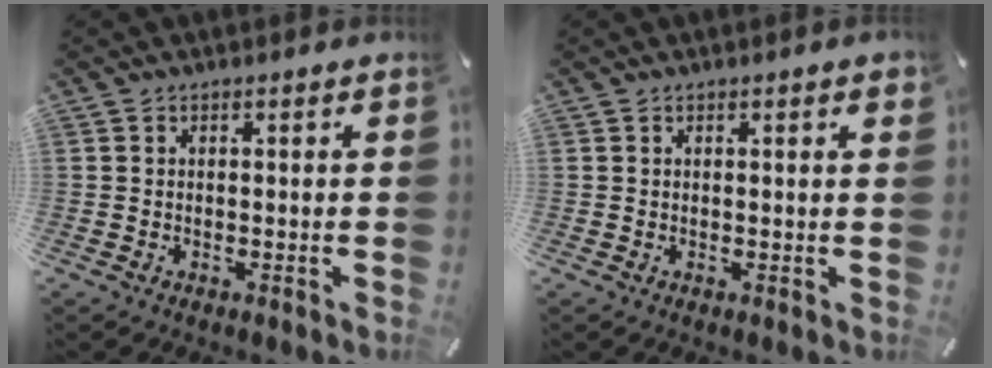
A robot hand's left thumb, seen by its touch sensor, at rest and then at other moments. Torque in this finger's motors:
{"motor_torque": [0.16, -0.22, -0.07, 0.23, -0.09]}